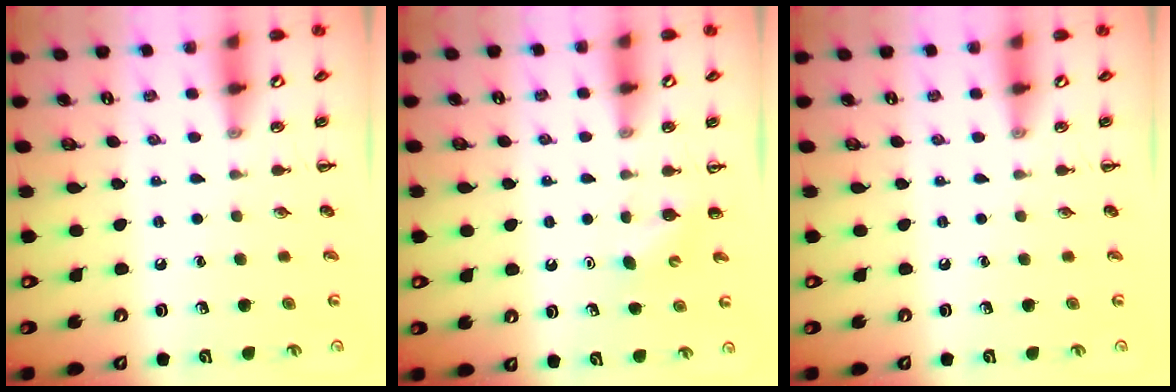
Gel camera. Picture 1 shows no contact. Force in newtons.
{"total": 2.7, "press": 2.6, "slide": 0.7}
{"total": 0.0}